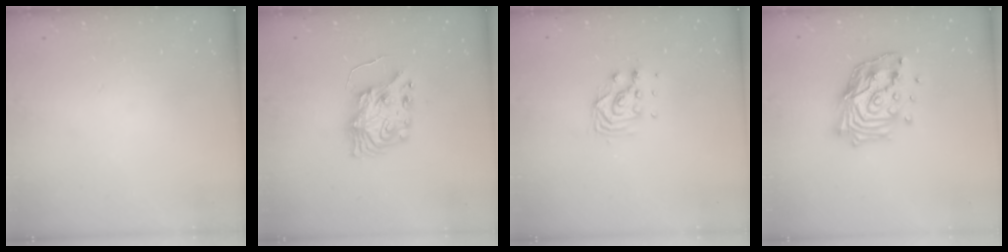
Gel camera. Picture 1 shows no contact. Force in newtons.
{"total": 8.7, "press": 8.6, "slide": 0.4}
{"total": 7.8, "press": 7.8, "slide": 0.7}
{"total": 18.0, "press": 17.9, "slide": 2.4}